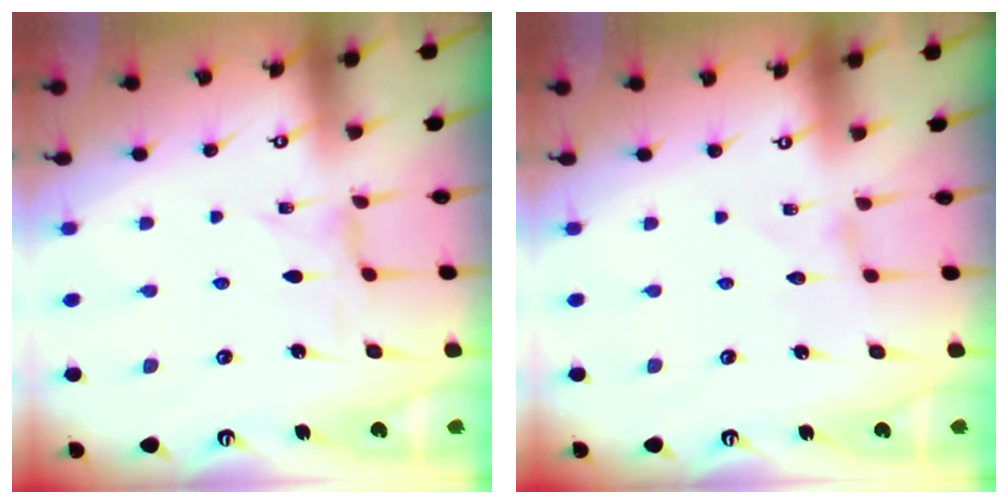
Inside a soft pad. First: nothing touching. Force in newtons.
{"total": 0.0}